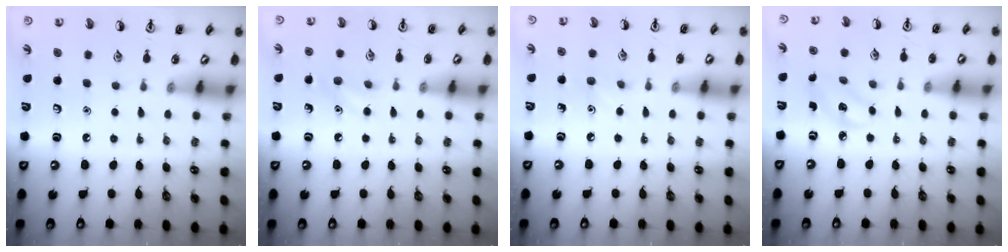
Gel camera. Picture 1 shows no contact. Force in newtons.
{"total": 7.0, "press": 6.7, "slide": 2.0}
{"total": 4.8, "press": 4.6, "slide": 1.6}
{"total": 2.8, "press": 2.7, "slide": 0.8}